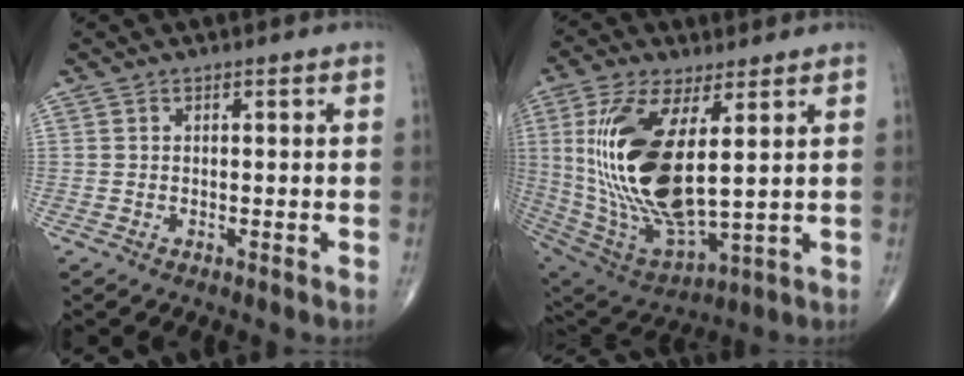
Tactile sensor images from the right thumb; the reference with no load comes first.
{"total": 22.2, "force": [3.9, 8.9, 20.0], "torque": [-0.419, -0.031, 0.084]}